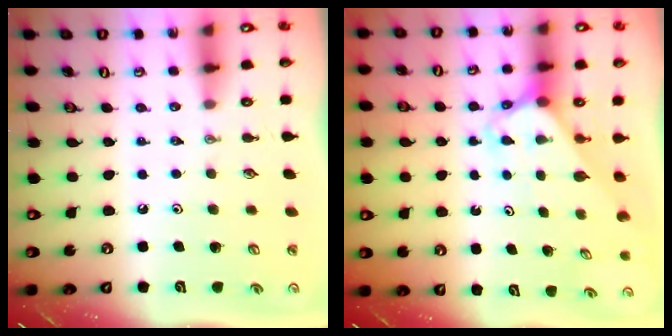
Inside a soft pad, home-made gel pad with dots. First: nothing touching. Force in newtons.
{"total": 2.7, "press": 2.7, "slide": 0.2}